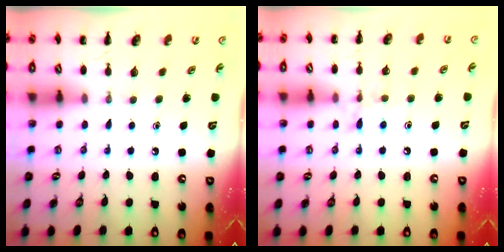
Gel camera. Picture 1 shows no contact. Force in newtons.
{"total": 7.3, "press": 7.1, "slide": 1.5}